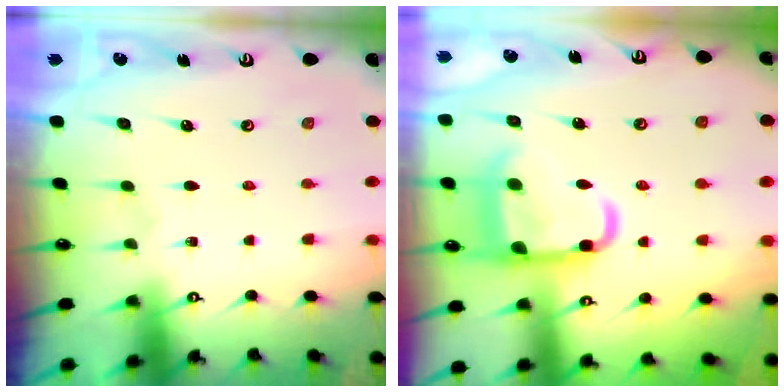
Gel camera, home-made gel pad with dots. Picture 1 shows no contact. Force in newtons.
{"total": 14.0, "press": 13.9, "slide": 1.5}